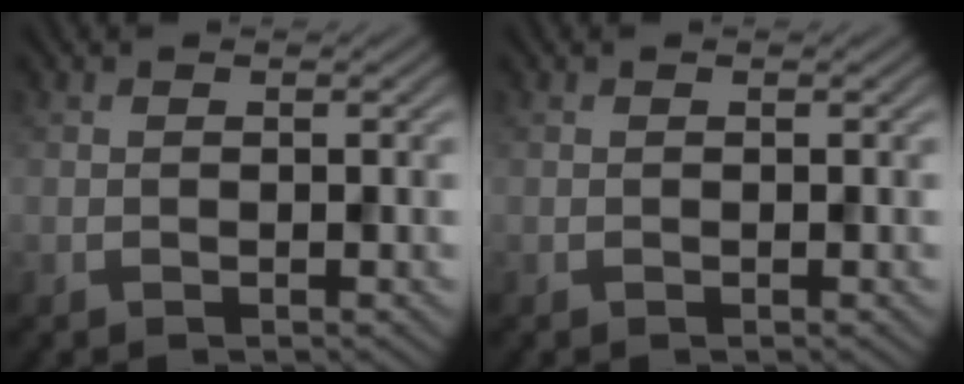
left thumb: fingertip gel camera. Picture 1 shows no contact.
{"total": 0.0}